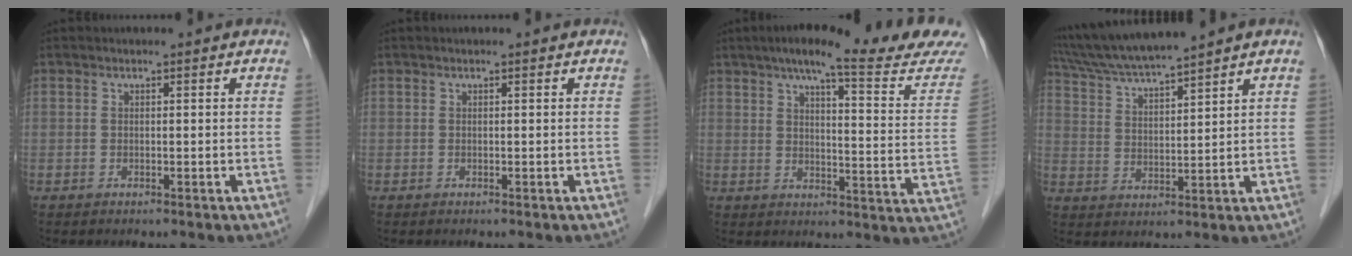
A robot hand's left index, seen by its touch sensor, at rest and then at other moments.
{"total": 0.0}
{"total": 19.8, "force": [17.5, -0.1, 9.3], "torque": [-0.130, -0.048, 0.213]}
{"total": 10.2, "force": [9.1, -1.3, 4.4], "torque": [-0.083, 0.016, 0.174]}